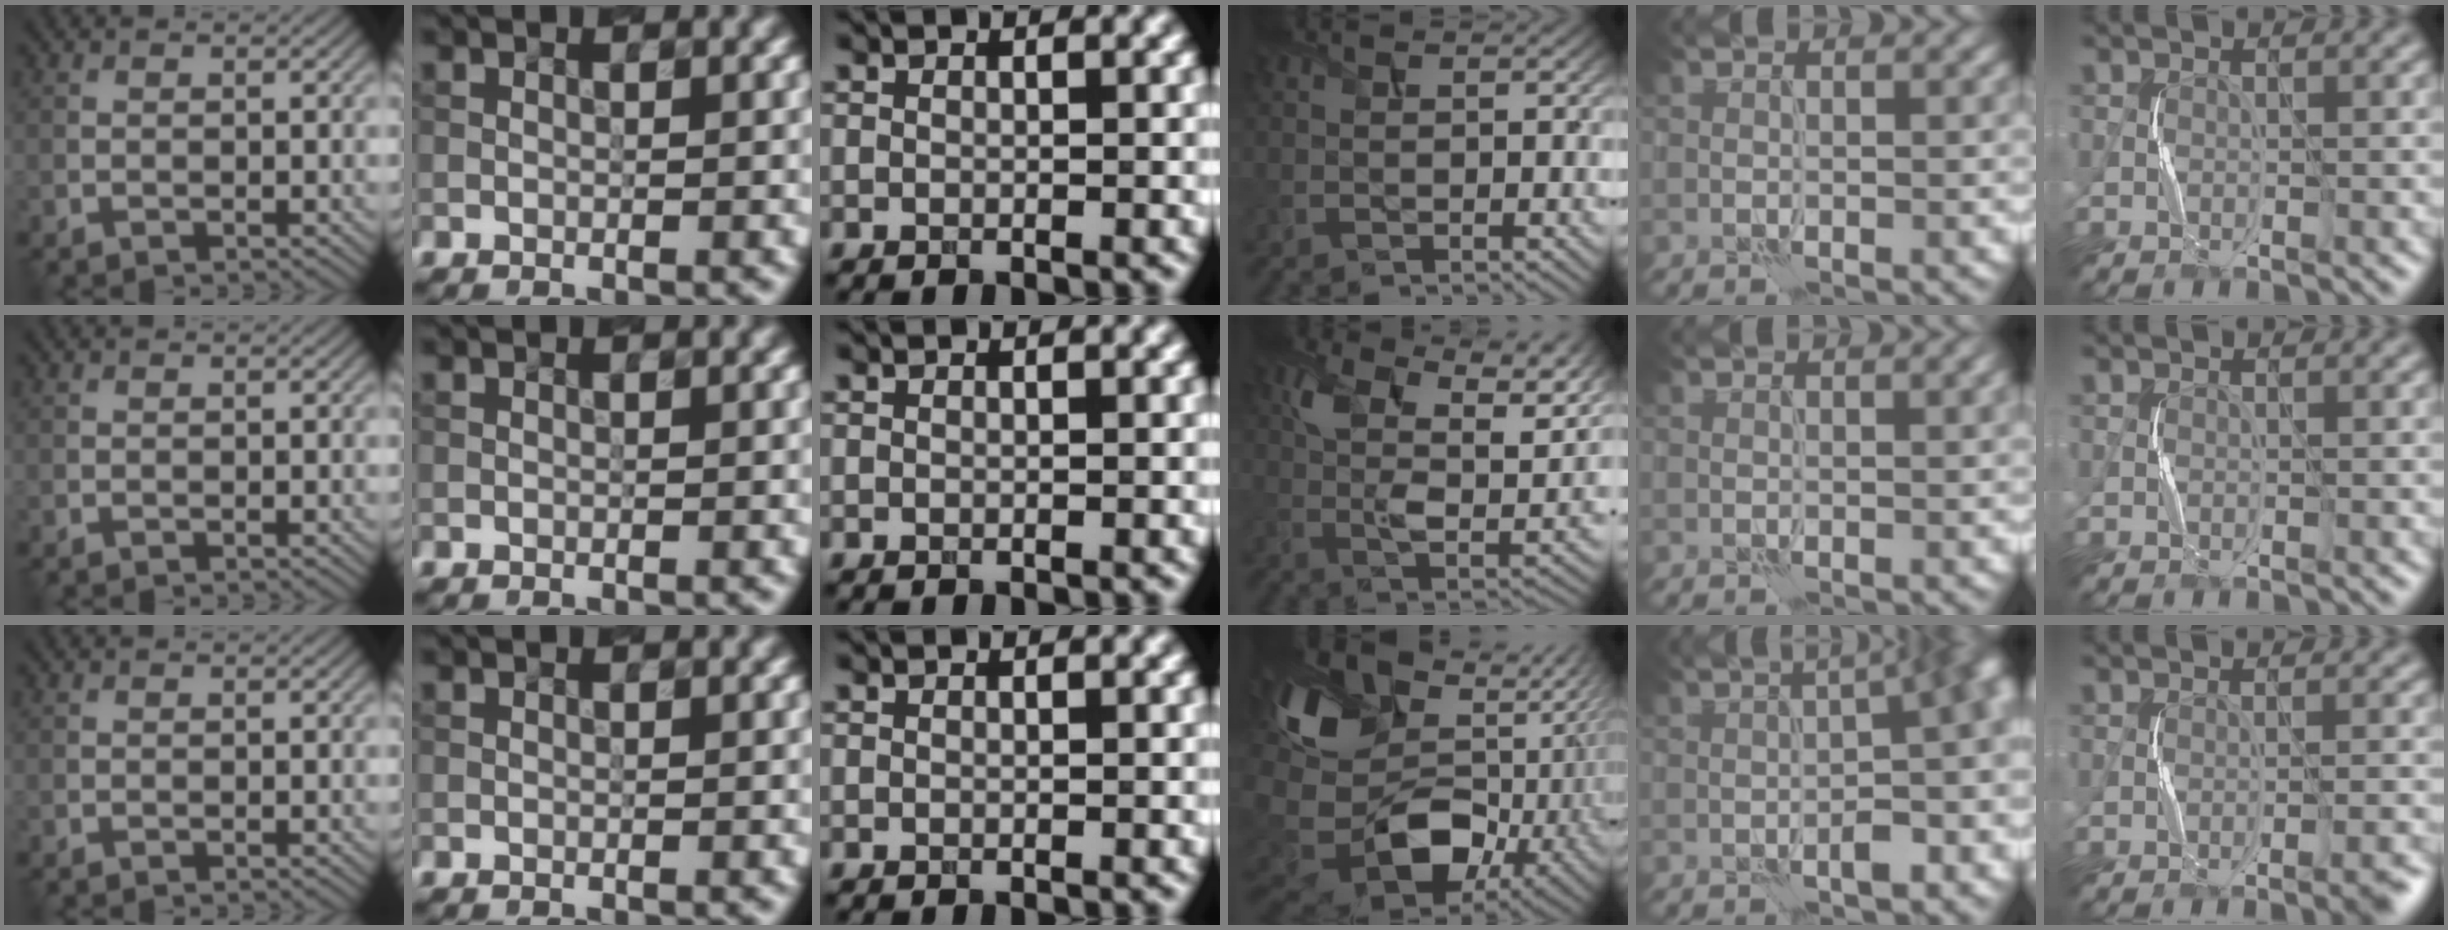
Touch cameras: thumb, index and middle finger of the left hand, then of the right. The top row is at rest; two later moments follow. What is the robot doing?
{"motion": "squeeze", "object": "stress ball aka squeeze ball"}